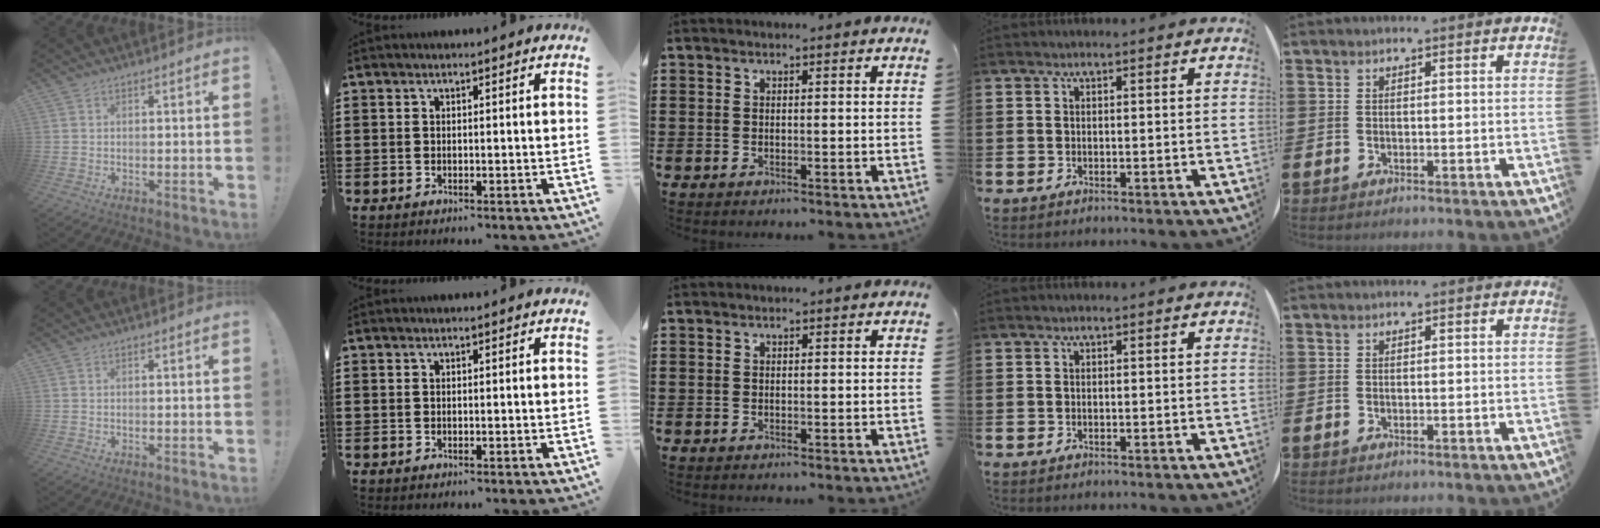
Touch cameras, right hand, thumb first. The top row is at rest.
{}